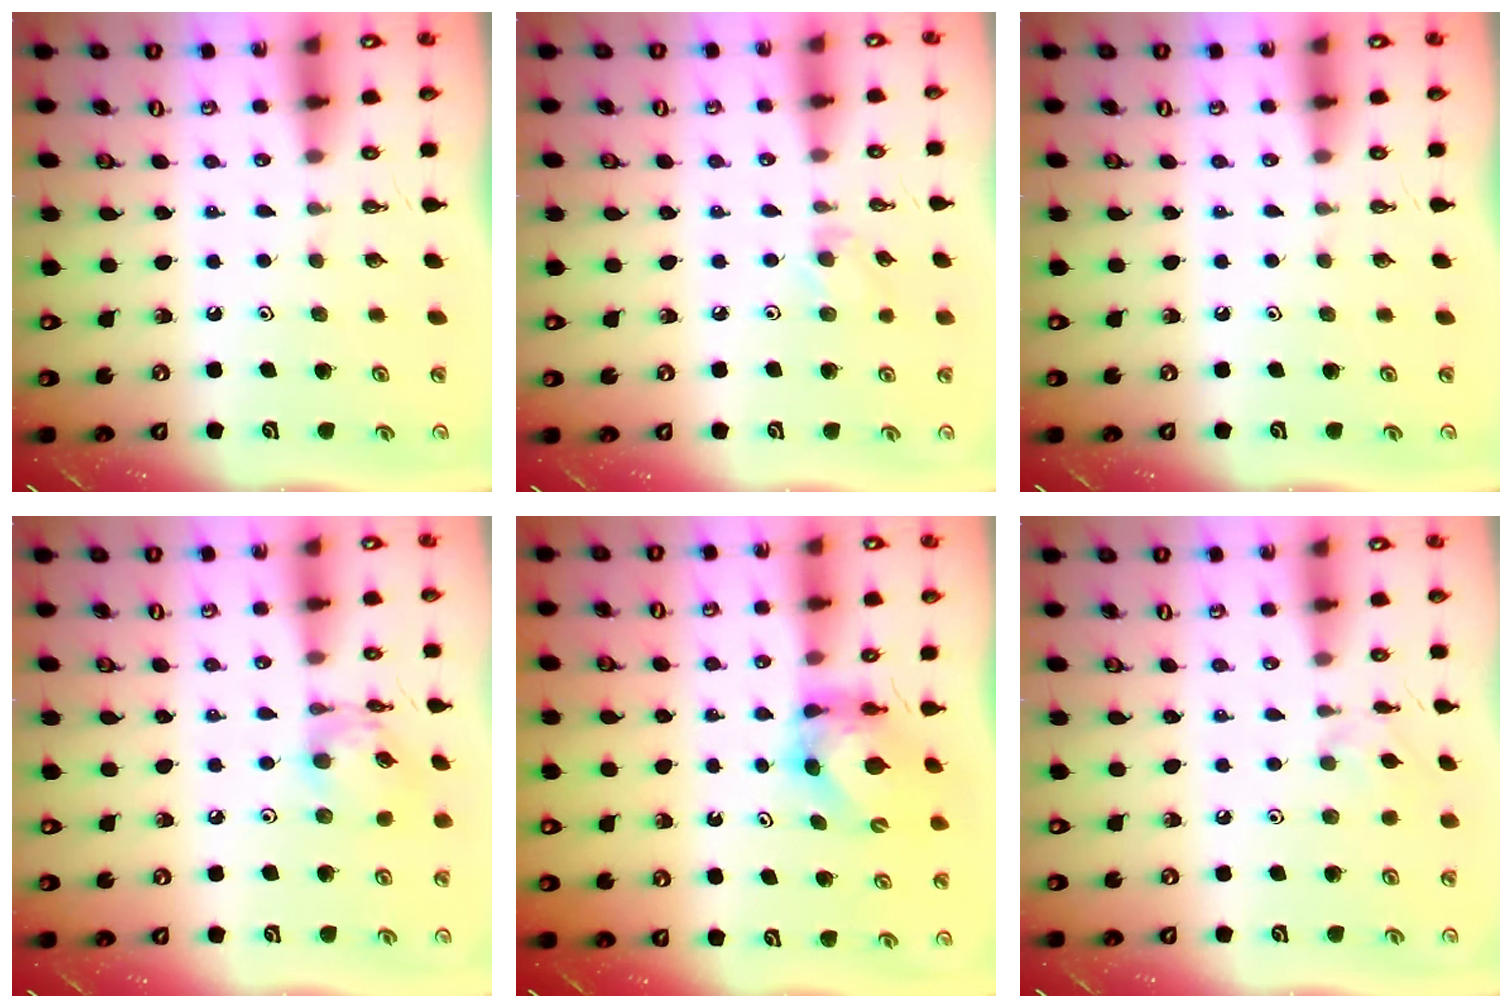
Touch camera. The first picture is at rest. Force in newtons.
{"total": 4.6, "press": 4.5, "slide": 0.6}
{"total": 0.0}
{"total": 11.6, "press": 11.6, "slide": 0.9}
{"total": 5.5, "press": 5.5, "slide": 0.6}
{"total": 2.8, "press": 2.7, "slide": 0.6}